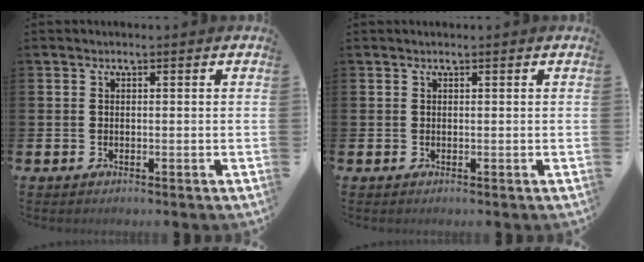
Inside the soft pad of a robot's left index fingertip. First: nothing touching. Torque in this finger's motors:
{"motor_torque": [-0.11, -2.03, -0.10, 0.00]}